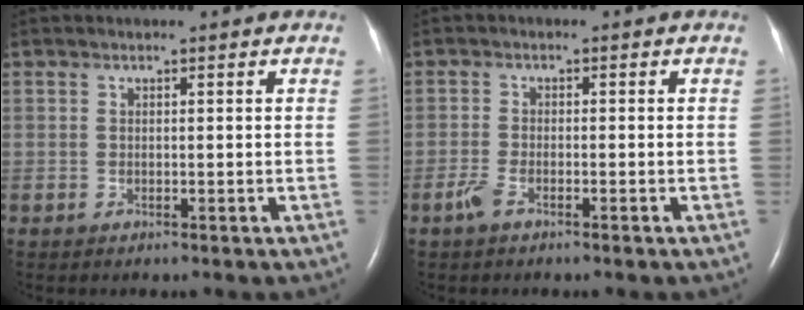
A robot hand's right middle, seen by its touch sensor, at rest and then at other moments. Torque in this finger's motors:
{"motor_torque": [-0.12, -0.09, 0.02, 0.02]}